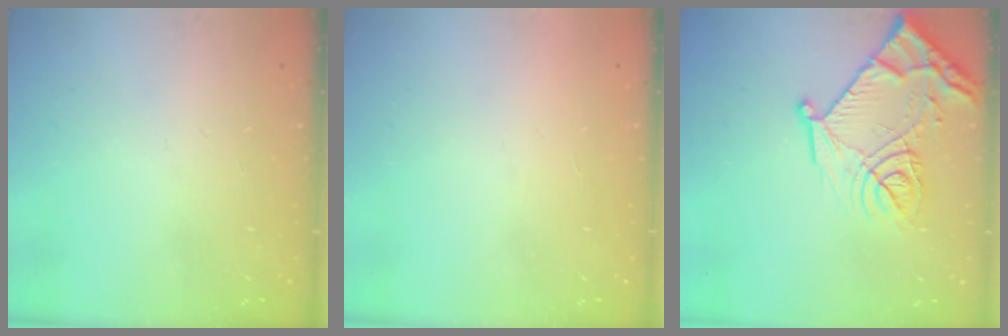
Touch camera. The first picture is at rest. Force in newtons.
{"total": 1.7, "press": 1.6, "slide": 0.1}
{"total": 16.3, "press": 16.3, "slide": 1.8}